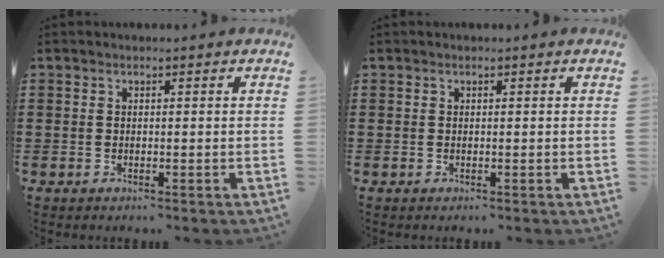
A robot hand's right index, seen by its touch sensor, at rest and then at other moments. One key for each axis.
{"total": 0.0}